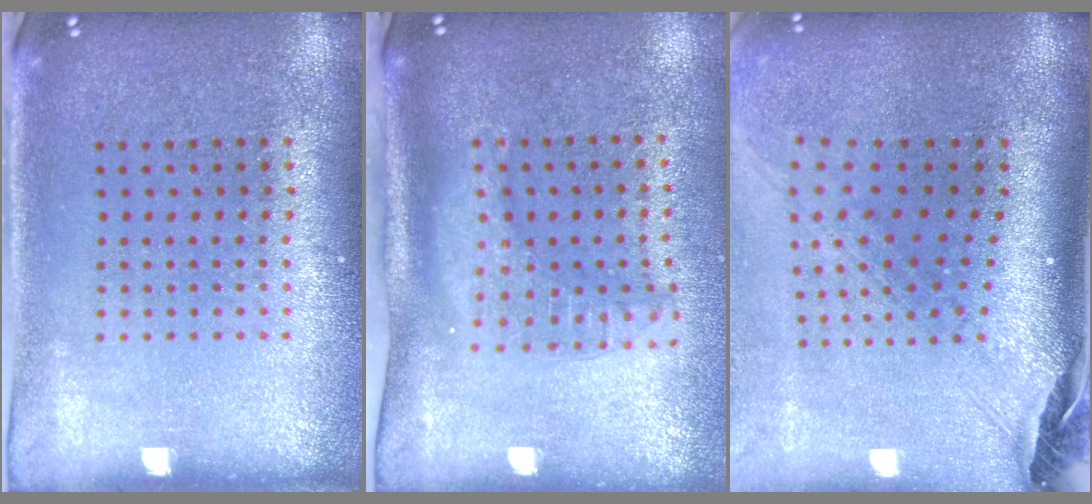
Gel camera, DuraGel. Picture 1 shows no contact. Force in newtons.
{"total": 2.0, "press": 1.5, "slide": 1.3}
{"total": 2.9, "press": 2.0, "slide": 2.0}